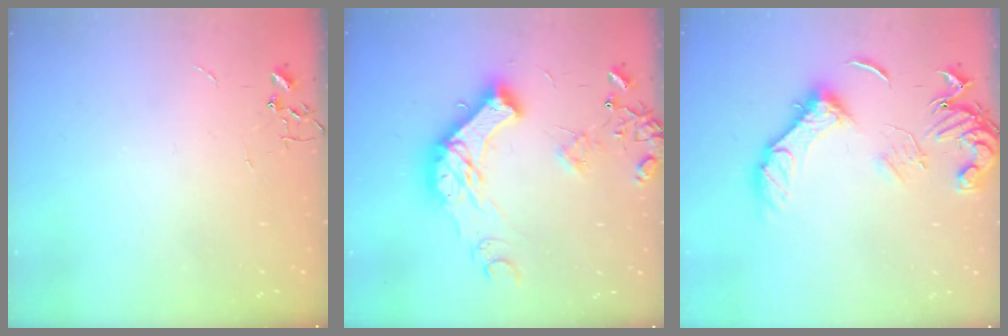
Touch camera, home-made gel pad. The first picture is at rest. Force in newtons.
{"total": 20.8, "press": 20.7, "slide": 2.1}
{"total": 15.0, "press": 15.0, "slide": 0.8}